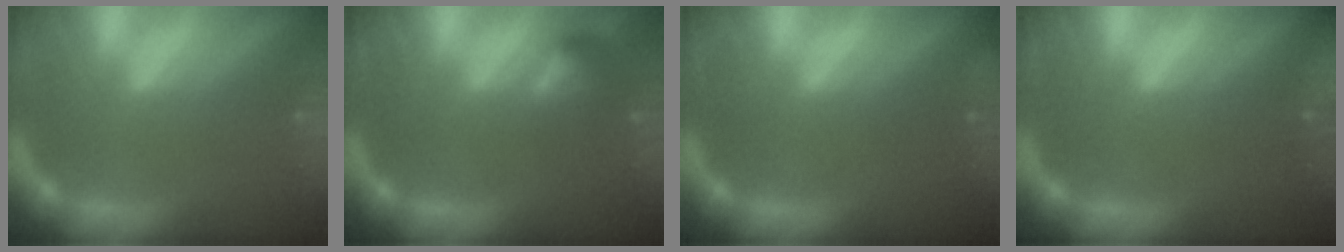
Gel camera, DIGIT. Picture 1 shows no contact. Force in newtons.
{"total": 1.9}
{"total": 1.9}
{"total": 8.0}